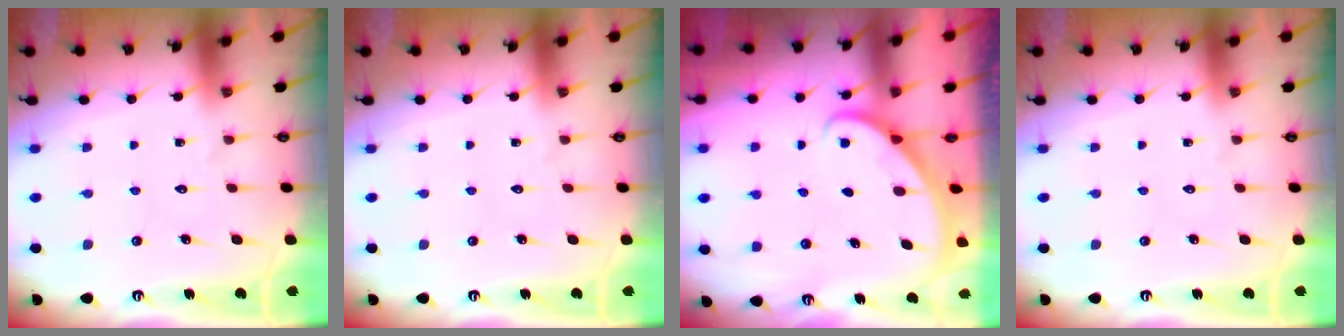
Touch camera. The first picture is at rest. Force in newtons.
{"total": 0.0}
{"total": 2.1, "press": 2.1, "slide": 0.1}
{"total": 0.0}